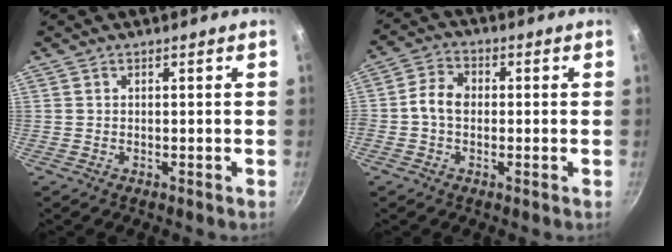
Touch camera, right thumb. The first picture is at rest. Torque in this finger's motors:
{"motor_torque": [1.27, 3.73, 2.06, -0.44, 0.30]}